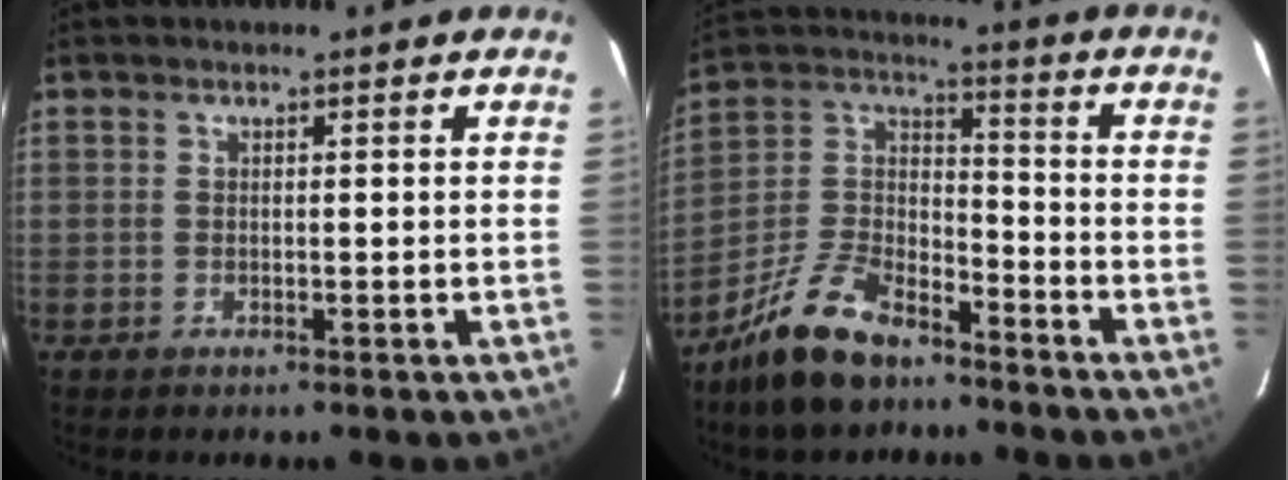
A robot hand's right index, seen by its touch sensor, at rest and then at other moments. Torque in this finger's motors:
{"motor_torque": [1.11, -1.03, 0.52, 0.06]}